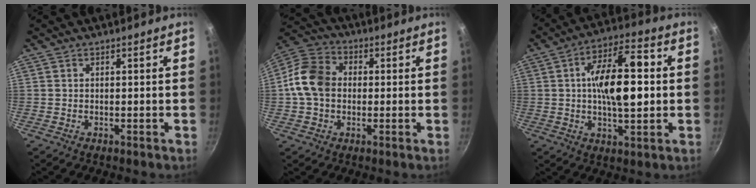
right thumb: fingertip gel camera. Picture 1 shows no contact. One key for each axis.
{"total": 10.9, "fx": -0.1, "fy": 8.4, "fz": 6.9, "tx": -0.107, "ty": 0.023, "tz": -0.019}
{"total": 15.2, "fx": 0.9, "fy": 6.5, "fz": 13.7, "tx": -0.202, "ty": 0.018, "tz": 0.007}